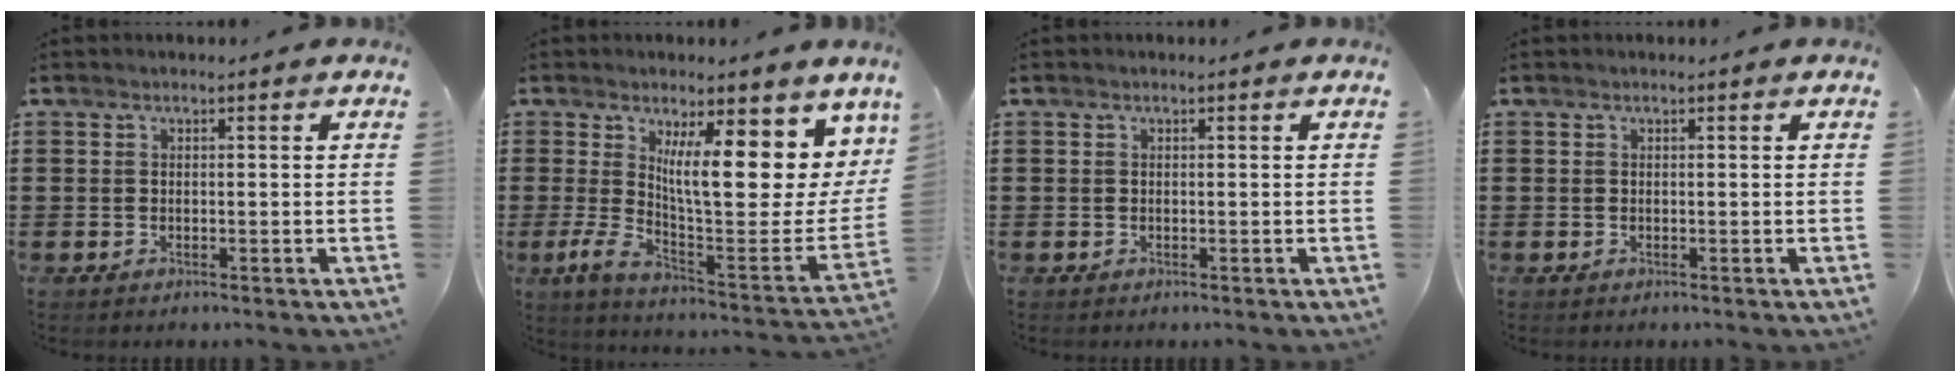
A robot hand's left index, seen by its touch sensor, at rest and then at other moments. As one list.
[{"total": 14.3, "force": [6.4, 4.4, 12.1], "torque": [-0.198, -0.050, 0.112]}, {"total": 0.0}, {"total": 0.0}]